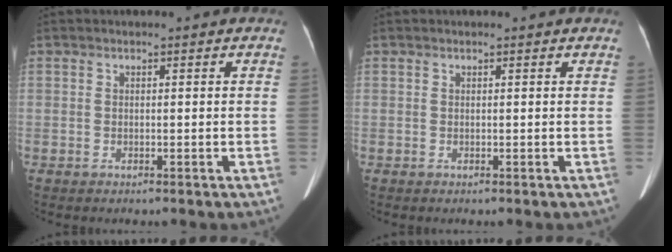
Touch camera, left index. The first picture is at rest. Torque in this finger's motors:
{"motor_torque": [-0.37, -0.14, -0.21, -0.01]}